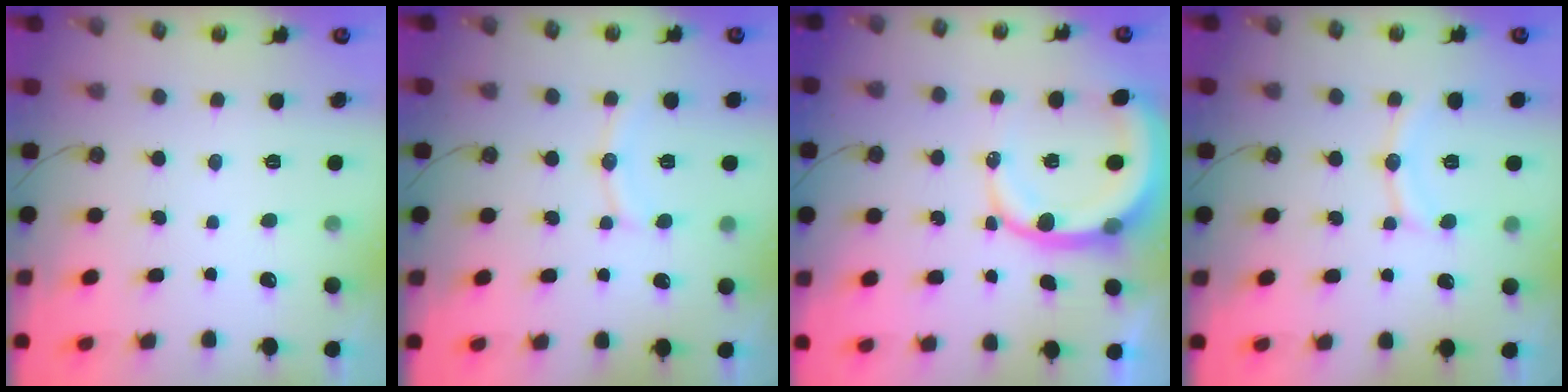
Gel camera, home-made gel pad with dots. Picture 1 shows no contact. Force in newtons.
{"total": 7.9, "press": 7.7, "slide": 1.7}
{"total": 11.0, "press": 10.8, "slide": 1.5}
{"total": 10.7, "press": 10.7, "slide": 1.0}